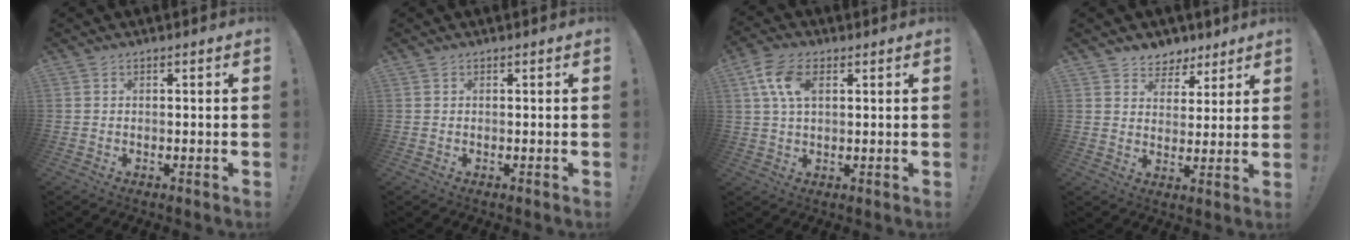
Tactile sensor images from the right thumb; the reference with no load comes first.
{"total": 0.0}
{"total": 9.2, "force": [3.1, 5.3, 6.8], "torque": [-0.139, 0.005, 0.058]}
{"total": 6.1, "force": [3.7, 4.8, 0.6], "torque": [-0.003, -0.027, 0.074]}